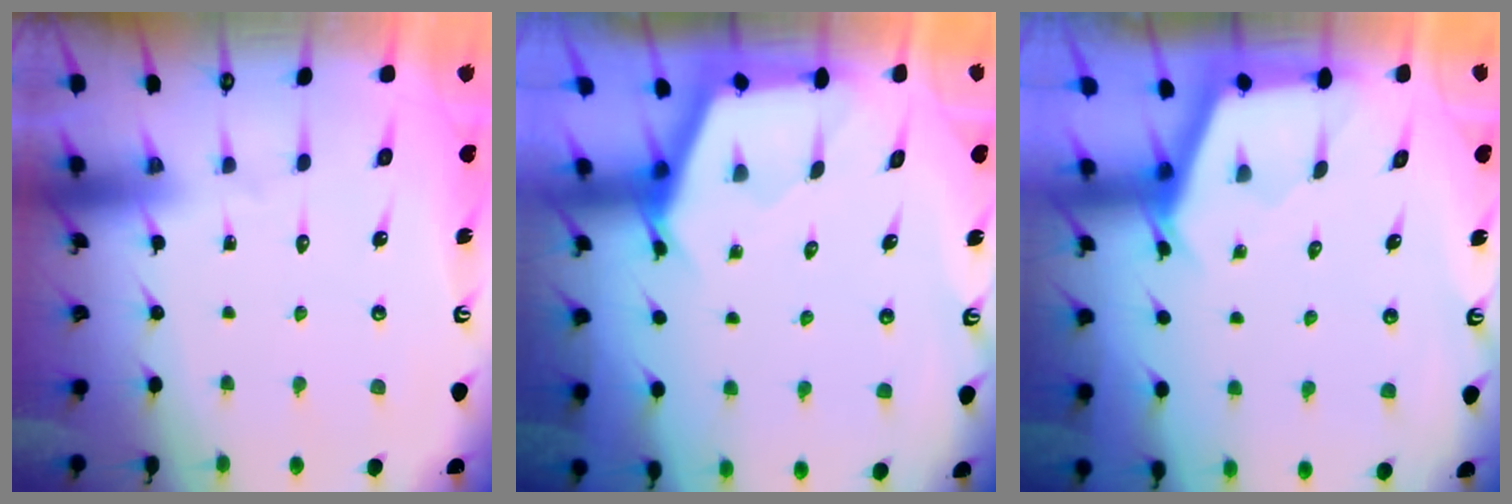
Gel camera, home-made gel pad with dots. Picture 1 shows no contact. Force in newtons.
{"total": 2.7, "press": 2.6, "slide": 0.4}
{"total": 2.5, "press": 2.5, "slide": 0.3}